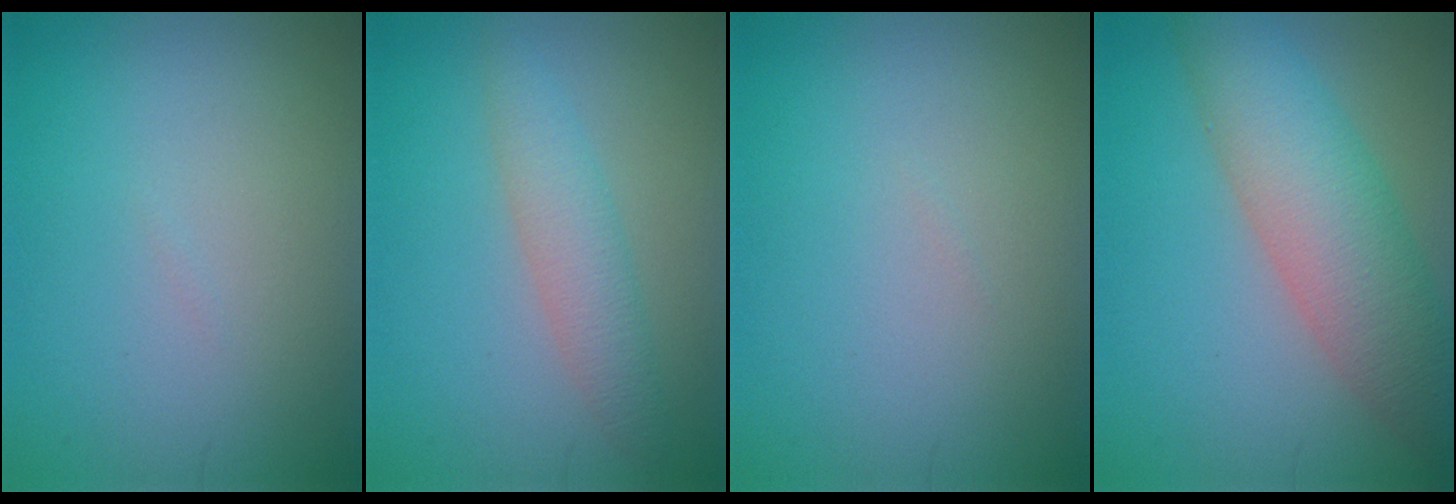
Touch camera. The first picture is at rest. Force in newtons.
{"total": 3.0, "press": 3.0, "slide": 0.0}
{"total": 0.0}
{"total": 7.5, "press": 7.5, "slide": 0.3}